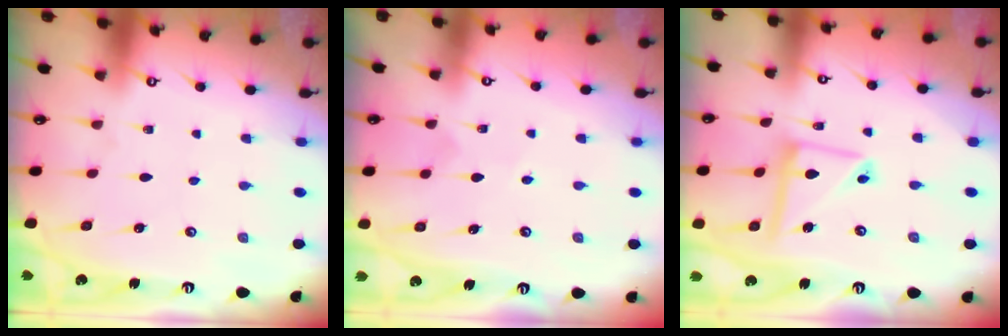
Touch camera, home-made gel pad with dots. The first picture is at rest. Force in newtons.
{"total": 2.8, "press": 2.6, "slide": 1.0}
{"total": 11.0, "press": 11.0, "slide": 0.9}